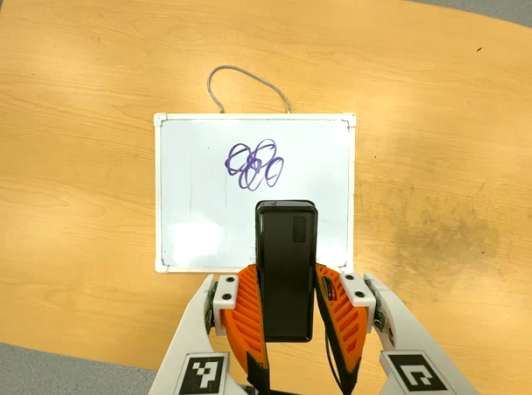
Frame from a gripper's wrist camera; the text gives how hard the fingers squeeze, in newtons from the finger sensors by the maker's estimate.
{"total": 4.5, "left": 3.0, "right": 6.0}